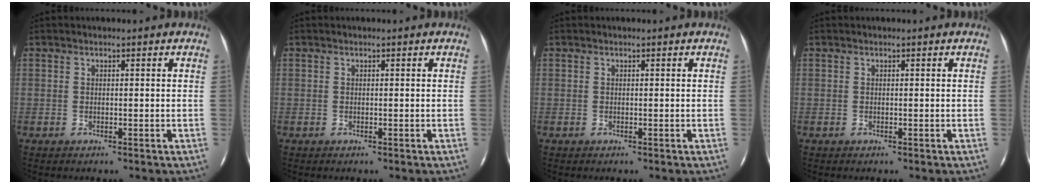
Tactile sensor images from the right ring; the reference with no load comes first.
{"total": 0.0}
{"total": 0.0}
{"total": 0.0}